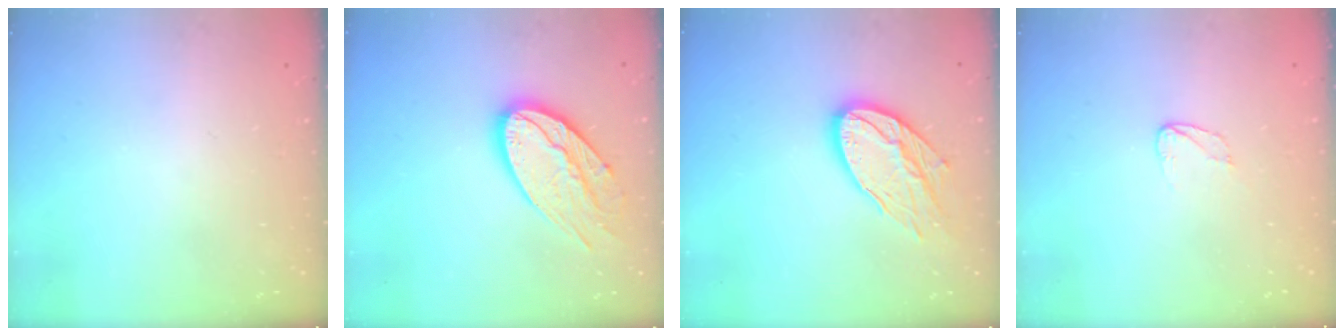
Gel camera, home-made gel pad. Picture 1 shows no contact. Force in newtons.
{"total": 17.9, "press": 17.9, "slide": 1.4}
{"total": 15.3, "press": 15.2, "slide": 1.2}
{"total": 4.0, "press": 4.0, "slide": 0.4}